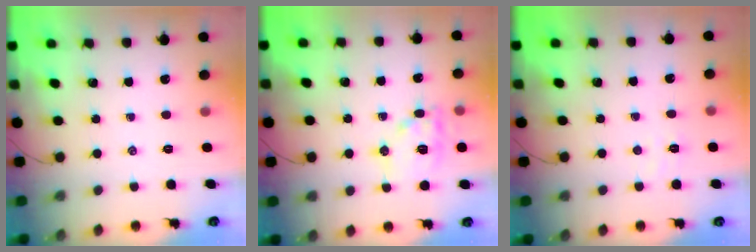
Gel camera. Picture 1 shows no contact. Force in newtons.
{"total": 11.5, "press": 11.5, "slide": 1.0}
{"total": 2.5, "press": 2.4, "slide": 0.8}